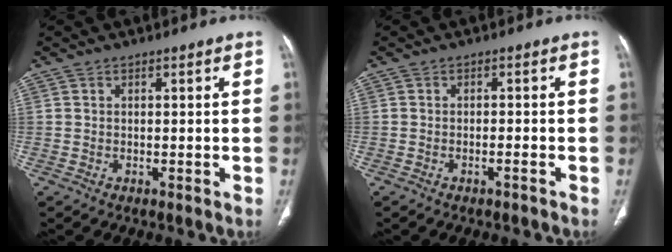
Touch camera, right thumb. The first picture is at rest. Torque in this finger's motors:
{"motor_torque": [-0.20, -0.03, -0.18, 0.07, -0.02]}